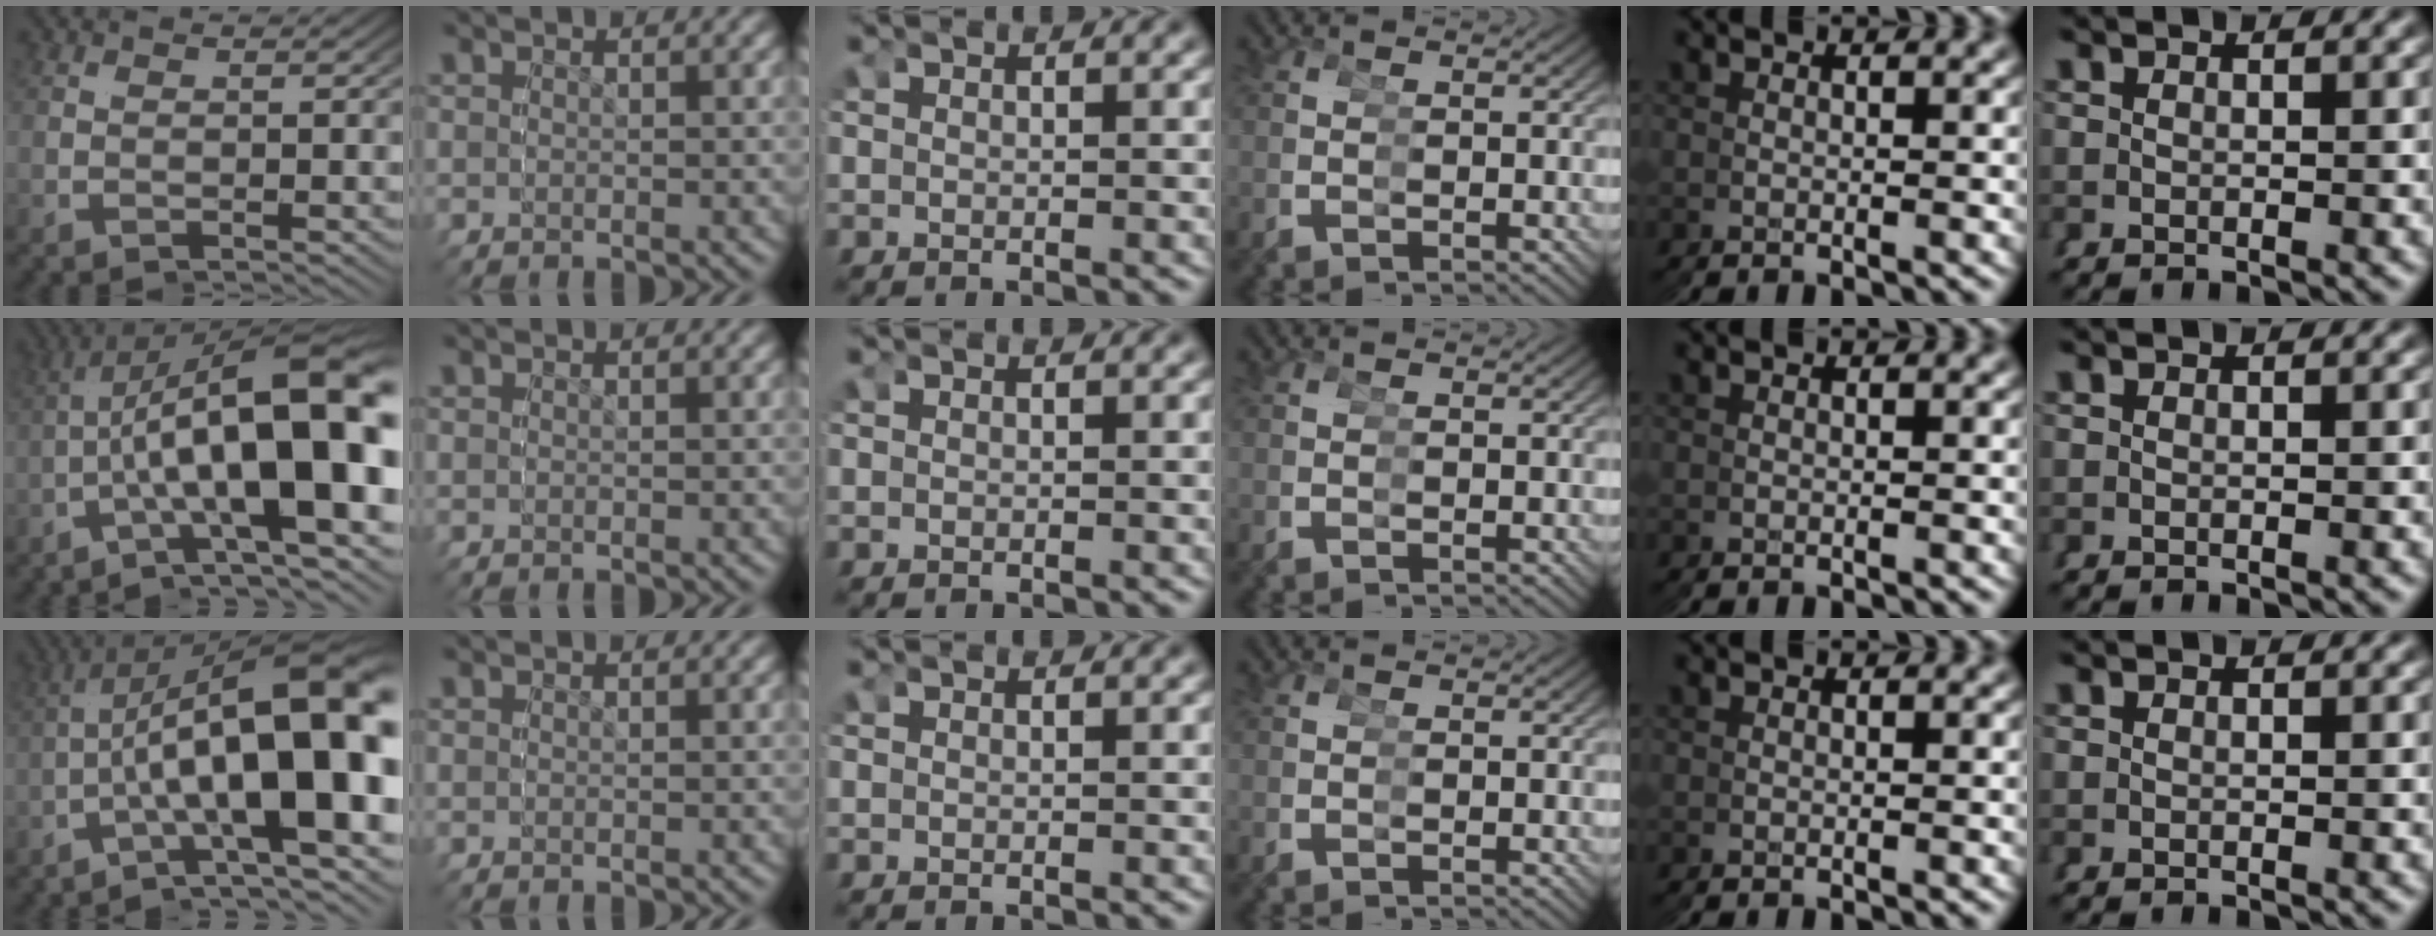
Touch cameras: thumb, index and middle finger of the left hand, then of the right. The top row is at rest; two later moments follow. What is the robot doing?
{"motion": "grasp_and_lifting", "object": "cubes"}